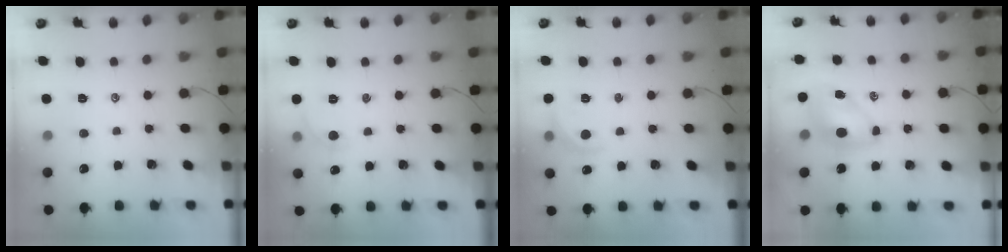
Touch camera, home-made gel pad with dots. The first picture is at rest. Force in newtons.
{"total": 5.5, "press": 5.2, "slide": 1.8}
{"total": 7.6, "press": 7.4, "slide": 1.6}
{"total": 7.3, "press": 7.3, "slide": 0.9}